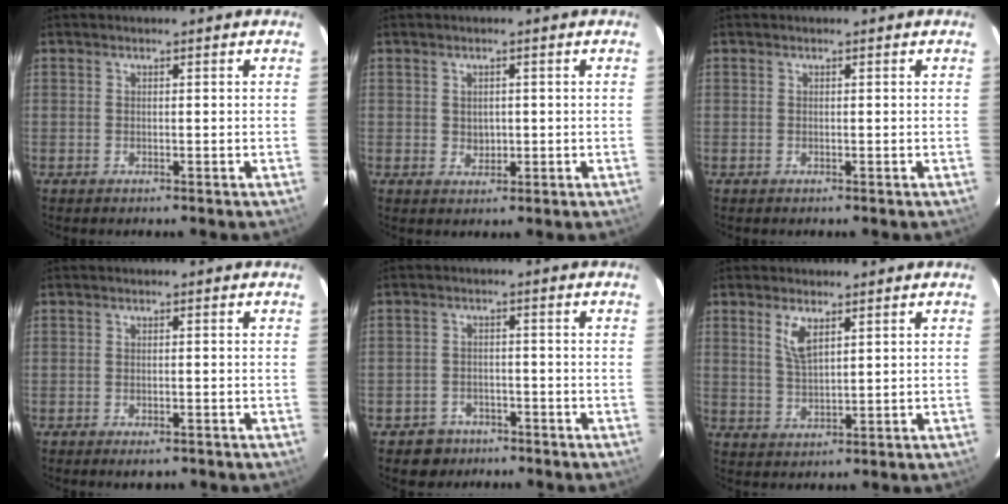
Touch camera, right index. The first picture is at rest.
{"total": 2.2, "force": [0.1, 2.0, 0.9], "torque": [-0.012, 0.001, 0.007]}
{"total": 0.0}
{"total": 2.4, "force": [-1.7, 1.0, 1.4], "torque": [-0.027, -0.005, -0.024]}
{"total": 5.1, "force": [-3.5, 3.7, 0.4], "torque": [-0.029, 0.018, -0.055]}
{"total": 4.6, "force": [2.4, 1.6, 3.6], "torque": [-0.068, -0.002, 0.050]}